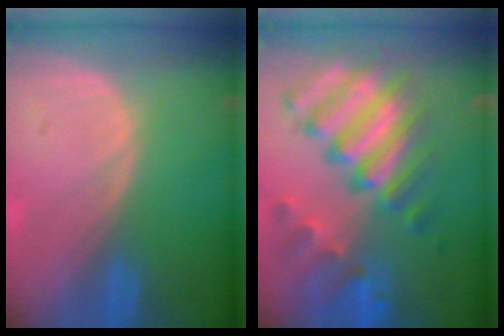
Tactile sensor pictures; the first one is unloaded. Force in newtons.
{"total": 11.6, "press": 10.0, "slide": 5.9}